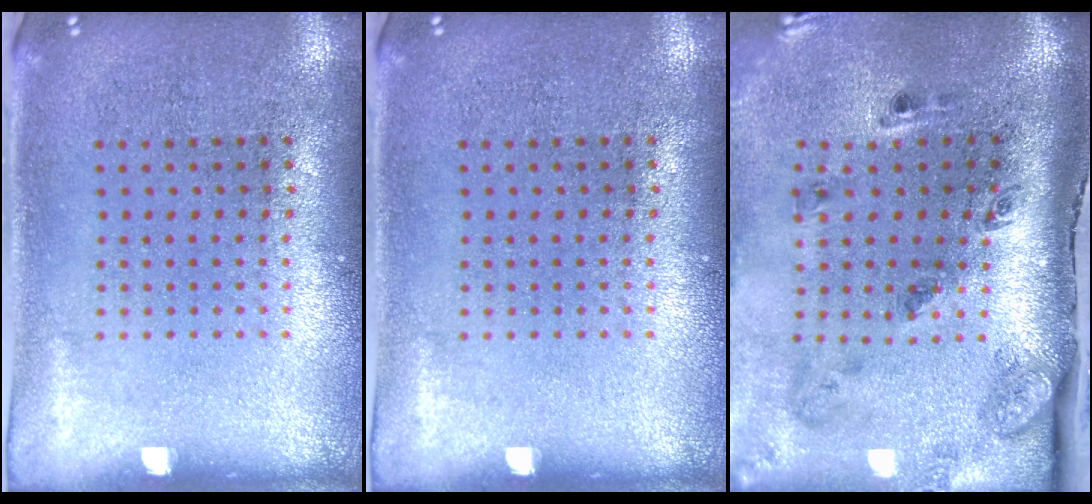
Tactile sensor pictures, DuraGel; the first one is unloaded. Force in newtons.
{"total": 0.0}
{"total": 3.2, "press": 2.0, "slide": 2.5}